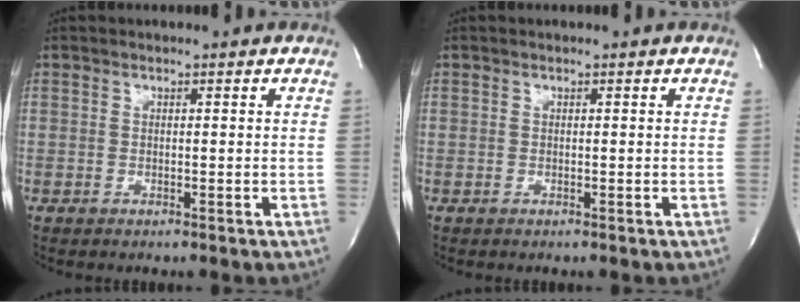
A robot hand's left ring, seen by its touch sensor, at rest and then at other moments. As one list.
[{"total": 0.0}]